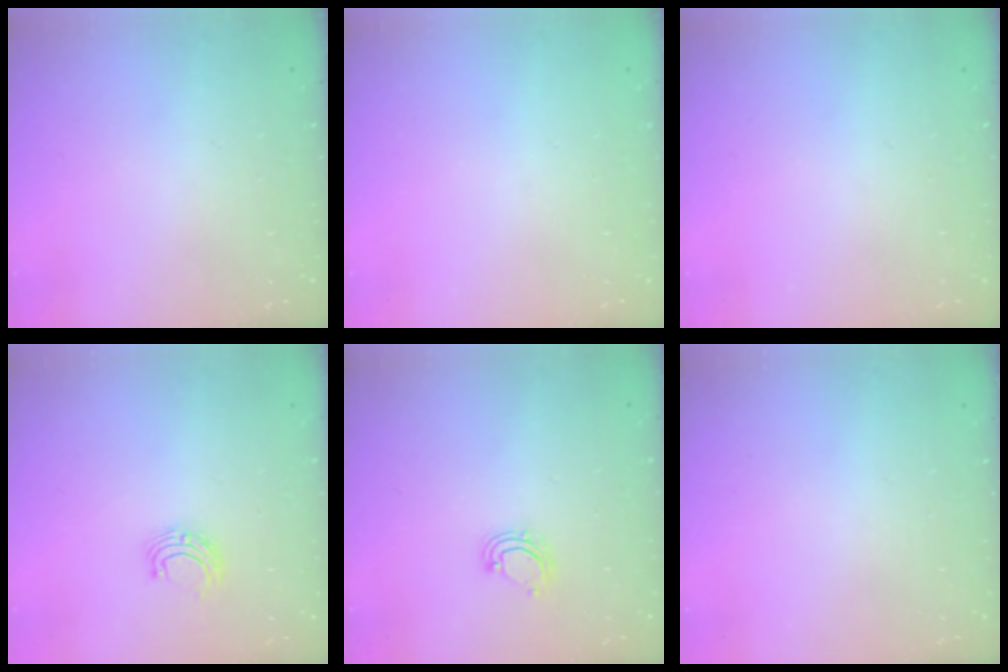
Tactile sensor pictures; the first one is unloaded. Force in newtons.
{"total": 0.0}
{"total": 0.0}
{"total": 5.9, "press": 5.9, "slide": 0.5}
{"total": 5.4, "press": 5.4, "slide": 0.3}
{"total": 0.0}